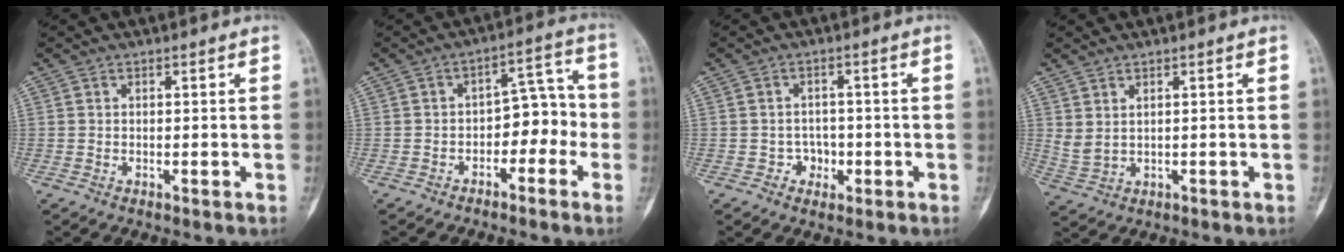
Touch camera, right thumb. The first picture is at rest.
{"total": 8.3, "force": [-2.9, 5.4, 5.6], "torque": [-0.039, 0.050, -0.048]}
{"total": 3.2, "force": [-1.1, 2.8, 0.9], "torque": [0.011, 0.012, -0.019]}
{"total": 3.1, "force": [1.3, 1.6, 2.3], "torque": [-0.047, -0.004, 0.037]}